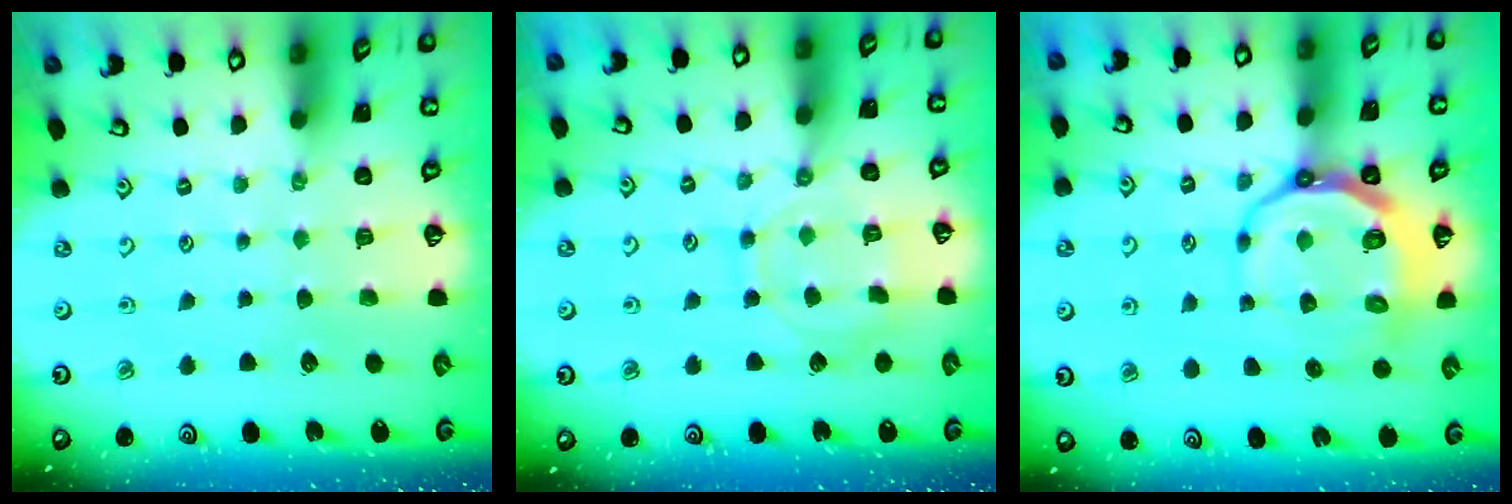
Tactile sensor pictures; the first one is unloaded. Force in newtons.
{"total": 10.7, "press": 10.7, "slide": 0.9}
{"total": 10.1, "press": 9.6, "slide": 3.2}